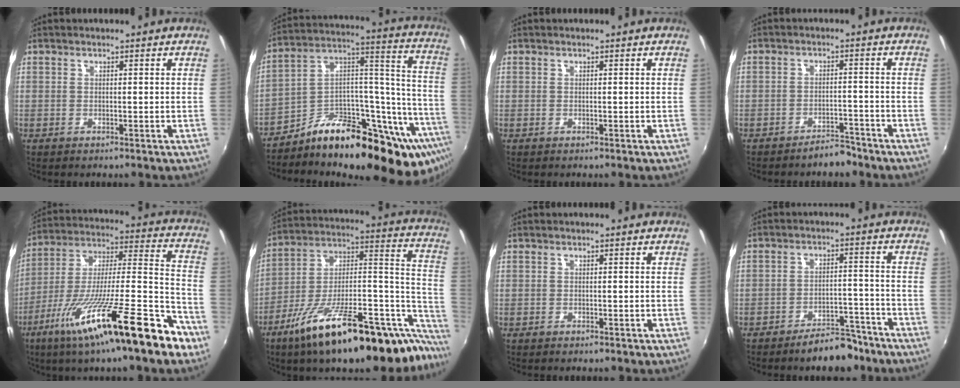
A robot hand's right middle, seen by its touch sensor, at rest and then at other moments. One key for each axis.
{"total": 27.2, "fx": -17.4, "fy": 10.8, "fz": 17.8, "tx": -0.213, "ty": 0.043, "tz": -0.260}
{"total": 0.0}
{"total": 4.0, "fx": -3.6, "fy": 1.5, "fz": 1.0, "tx": -0.023, "ty": 0.011, "tz": -0.047}
{"total": 26.2, "fx": -15.5, "fy": 2.7, "fz": 20.9, "tx": -0.330, "ty": -0.029, "tz": -0.259}
{"total": 32.0, "fx": -20.8, "fy": 9.0, "fz": 22.6, "tx": -0.295, "ty": 0.005, "tz": -0.321}
{"total": 0.8, "fx": -0.6, "fy": 0.4, "fz": 0.4, "tx": -0.007, "ty": -0.002, "tz": -0.010}
{"total": 8.3, "fx": -6.8, "fy": 3.2, "fz": 3.5, "tx": -0.063, "ty": 0.029, "tz": -0.083}